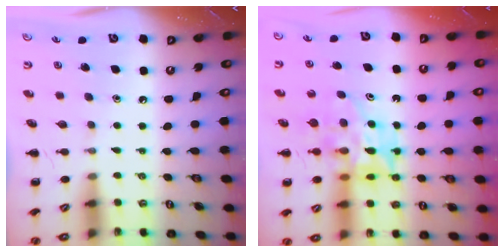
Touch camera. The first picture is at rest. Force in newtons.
{"total": 12.0, "press": 11.5, "slide": 3.3}